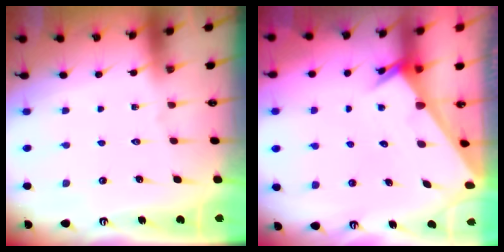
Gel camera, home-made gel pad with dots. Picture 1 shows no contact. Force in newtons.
{"total": 2.0, "press": 2.0, "slide": 0.1}